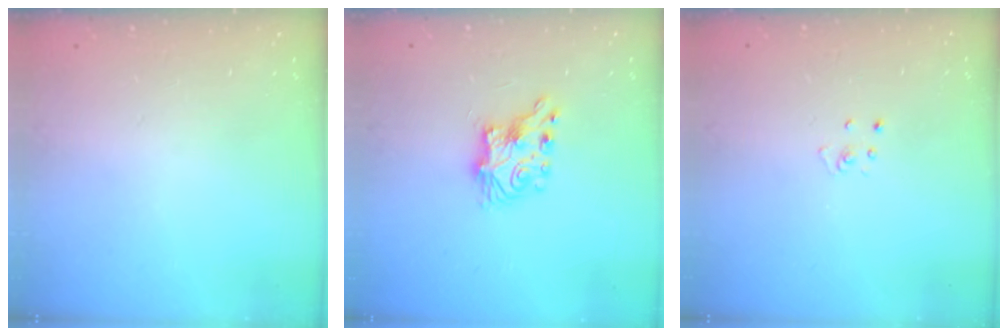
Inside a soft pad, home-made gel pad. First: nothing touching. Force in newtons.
{"total": 7.5, "press": 7.5, "slide": 0.4}
{"total": 2.3, "press": 2.3, "slide": 0.2}